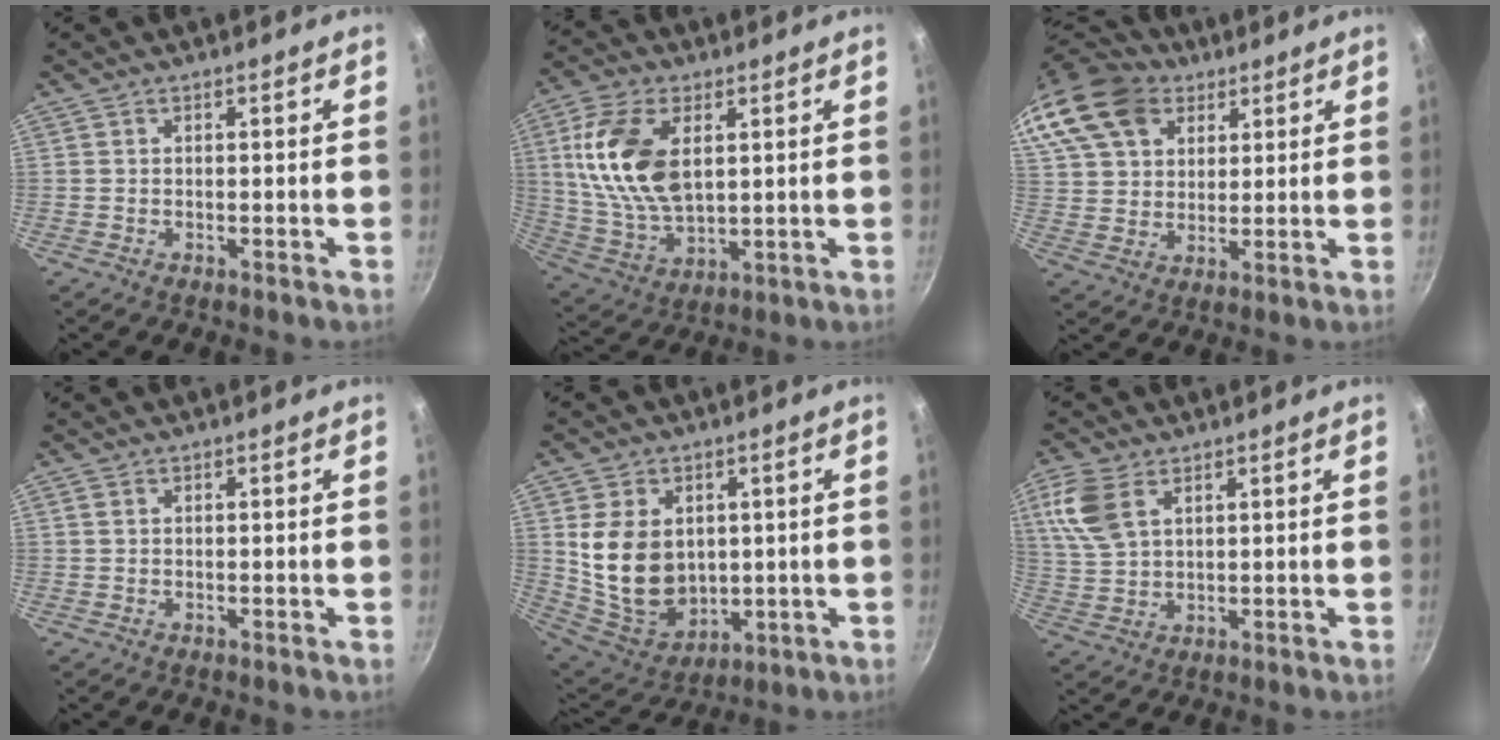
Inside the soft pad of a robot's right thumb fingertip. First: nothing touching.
{"total": 16.1, "force": [3.9, 9.2, 12.7], "torque": [-0.232, -0.013, 0.084]}
{"total": 21.2, "force": [11.2, 14.9, 10.1], "torque": [-0.221, 0.017, 0.209]}
{"total": 0.9, "force": [0.4, 0.6, 0.6], "torque": [-0.011, 0.002, 0.007]}
{"total": 14.7, "force": [2.0, 11.1, 9.5], "torque": [-0.149, -0.028, 0.061]}
{"total": 9.2, "force": [4.0, 5.4, 6.2], "torque": [-0.132, -0.003, 0.088]}